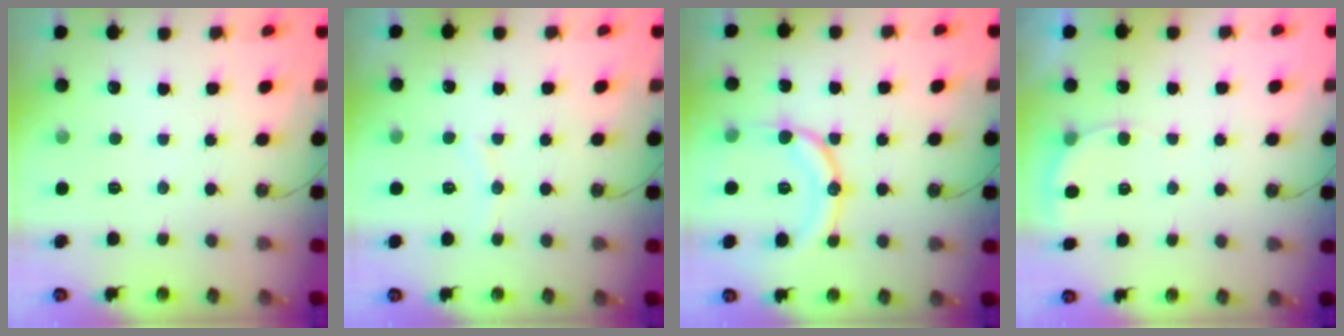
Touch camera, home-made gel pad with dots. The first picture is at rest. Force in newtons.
{"total": 4.8, "press": 4.8, "slide": 0.6}
{"total": 14.1, "press": 14.1, "slide": 0.5}
{"total": 4.4, "press": 4.2, "slide": 1.2}